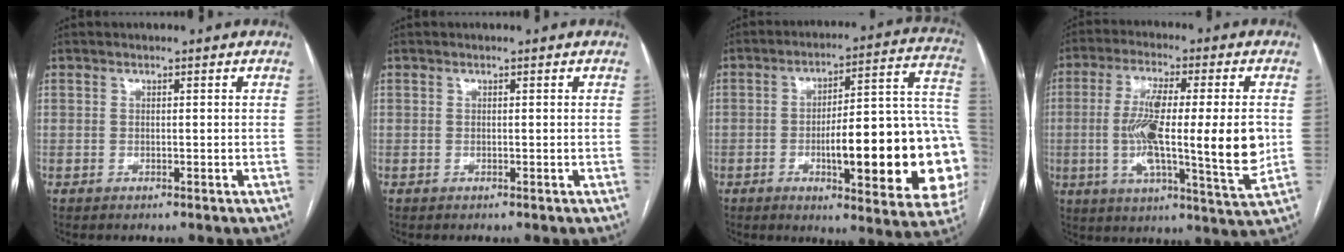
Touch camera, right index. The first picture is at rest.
{"total": 0.0}
{"total": 25.7, "force": [-5.1, 5.0, 24.7], "torque": [-0.248, 0.021, -0.060]}
{"total": 18.0, "force": [-0.6, 2.4, 17.9], "torque": [-0.295, -0.008, -0.013]}